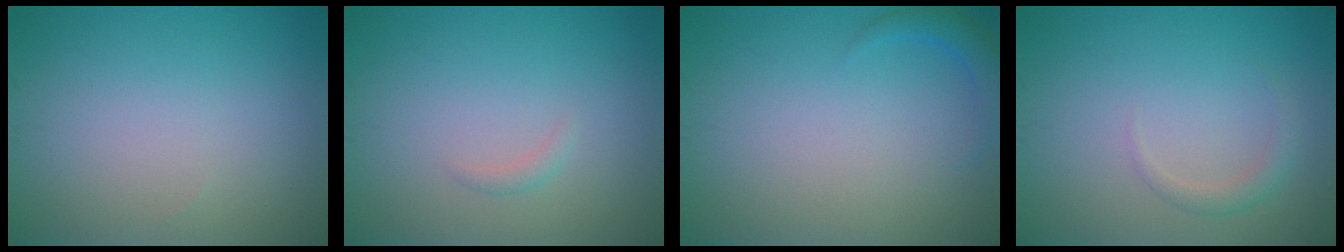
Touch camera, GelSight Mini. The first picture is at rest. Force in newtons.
{"total": 0.7, "press": 0.7, "slide": 0.0}
{"total": 1.7, "press": 1.6, "slide": 0.2}
{"total": 1.3, "press": 1.3, "slide": 0.1}